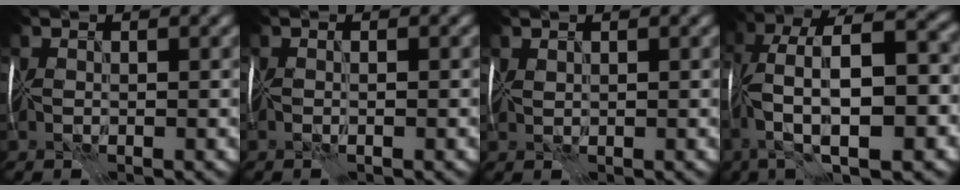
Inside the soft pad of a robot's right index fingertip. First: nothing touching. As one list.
[{"total": 0.8, "force": [-0.5, -0.7, -0.1], "torque": [0.001, -0.001, -0.003]}, {"total": 0.9, "force": [0.9, 0.1, 0.1], "torque": [-0.006, 0.007, 0.020]}, {"total": 12.0, "force": [-1.4, 4.1, 11.2], "torque": [-0.204, 0.025, -0.021]}]